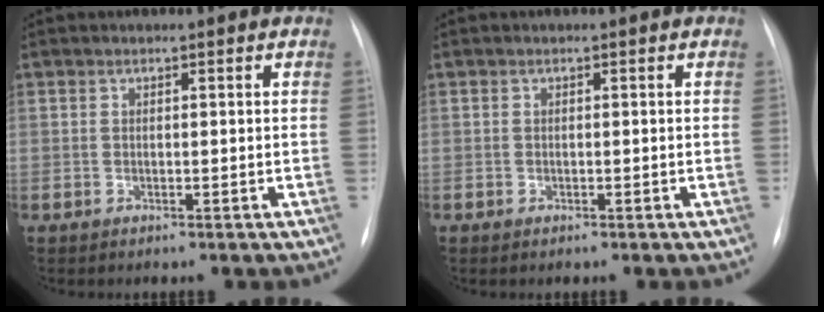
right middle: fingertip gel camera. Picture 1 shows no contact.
{"total": 0.0}